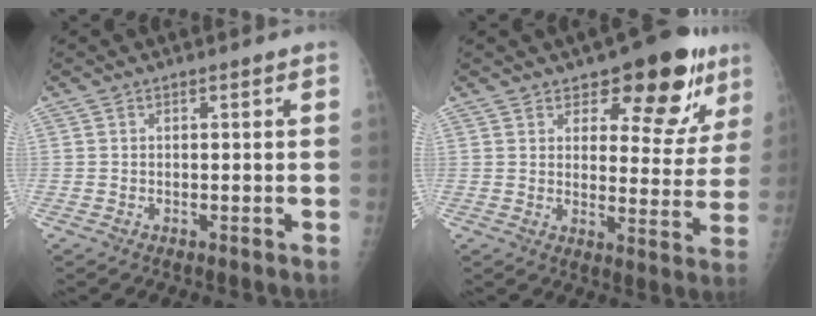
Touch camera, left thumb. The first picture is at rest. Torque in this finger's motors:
{"motor_torque": [0.39, 0.47, -0.08, -0.33, 0.12]}